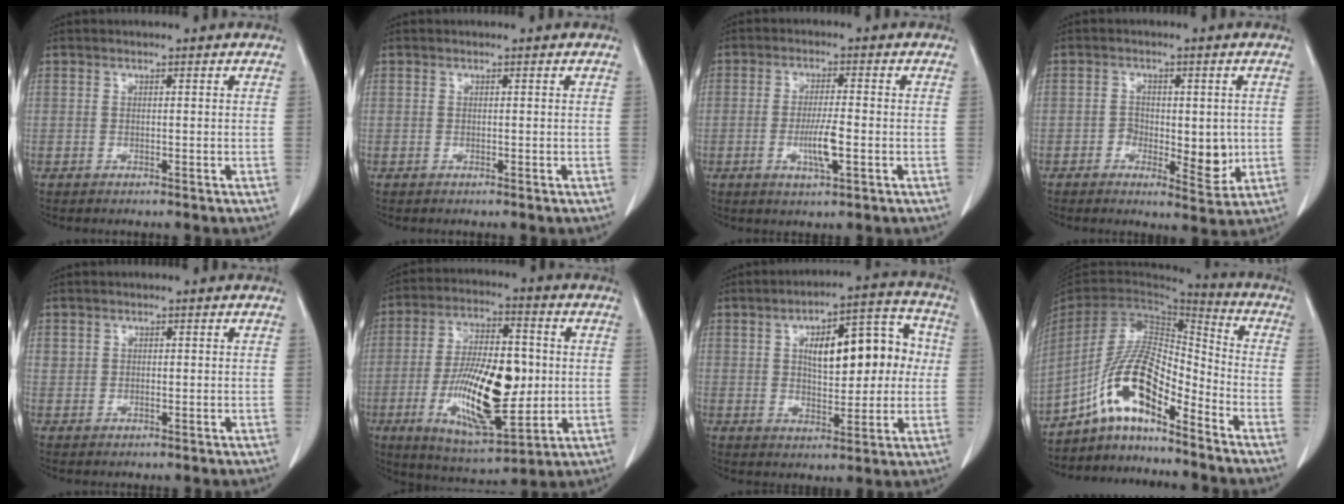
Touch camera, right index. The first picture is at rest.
{"total": 0.0}
{"total": 5.3, "force": [-1.4, 0.7, 5.1], "torque": [-0.098, -0.008, -0.024]}
{"total": 6.5, "force": [-1.0, 3.6, 5.4], "torque": [-0.063, -0.004, -0.009]}
{"total": 1.5, "force": [0.4, 1.3, 0.7], "torque": [-0.014, 0.005, 0.011]}
{"total": 18.0, "force": [-2.1, 6.1, 16.8], "torque": [-0.310, -0.004, -0.030]}
{"total": 13.9, "force": [2.1, 5.6, 12.5], "torque": [-0.177, 0.038, 0.038]}
{"total": 11.5, "force": [-7.5, 2.8, 8.2], "torque": [-0.167, 0.027, -0.137]}